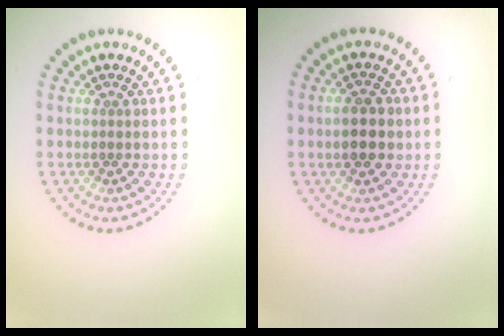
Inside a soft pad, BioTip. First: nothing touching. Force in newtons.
{"total": 2.9, "press": 2.9, "slide": 0.3}